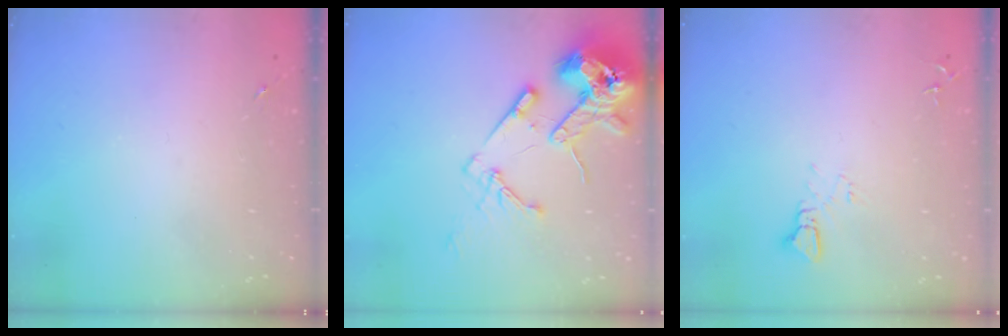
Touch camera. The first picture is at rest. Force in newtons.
{"total": 16.3, "press": 16.1, "slide": 2.5}
{"total": 3.4, "press": 3.4, "slide": 0.4}